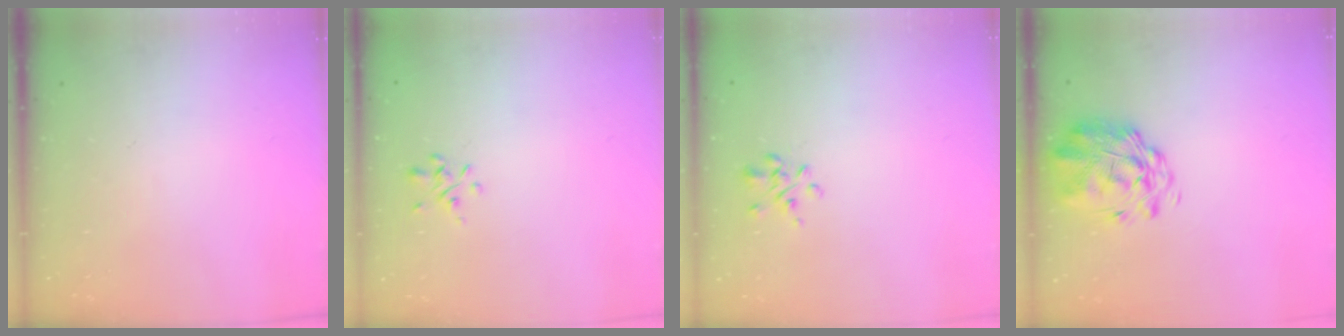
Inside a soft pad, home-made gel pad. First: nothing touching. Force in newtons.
{"total": 1.0, "press": 0.8, "slide": 0.5}
{"total": 1.6, "press": 1.3, "slide": 0.8}
{"total": 3.2, "press": 2.6, "slide": 1.8}